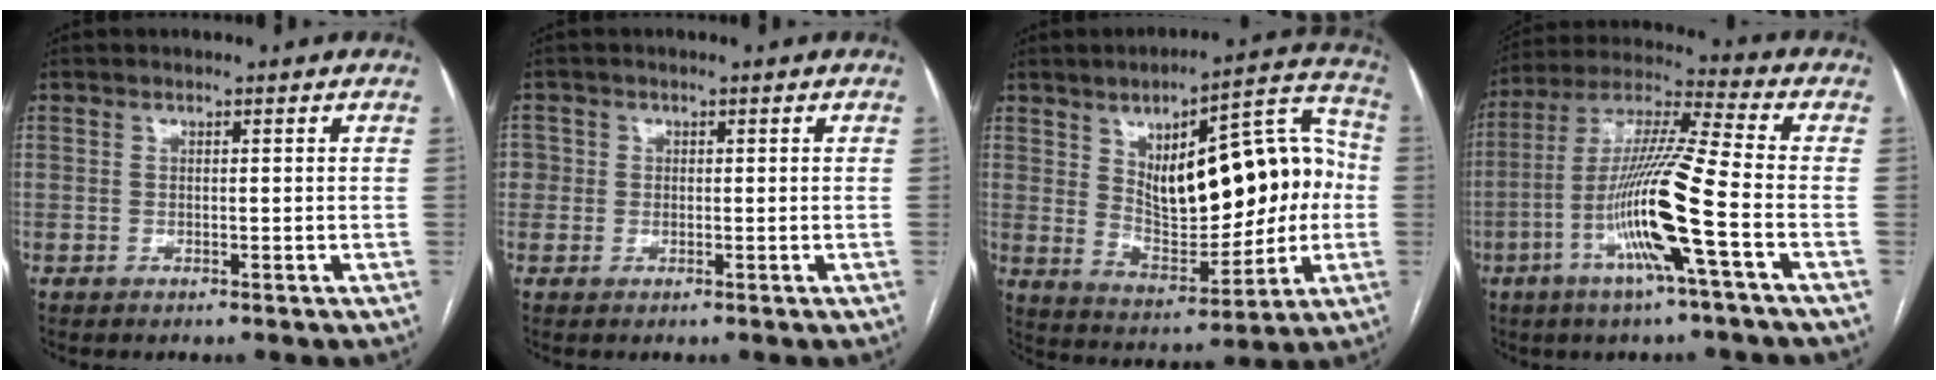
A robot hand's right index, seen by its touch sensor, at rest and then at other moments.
{"total": 2.3, "force": [0.2, 2.3, 0.3], "torque": [0.007, 0.007, 0.003]}
{"total": 20.3, "force": [2.1, 8.2, 18.4], "torque": [-0.272, 0.037, 0.045]}
{"total": 15.1, "force": [-4.9, -0.8, 14.2], "torque": [-0.282, -0.004, -0.100]}